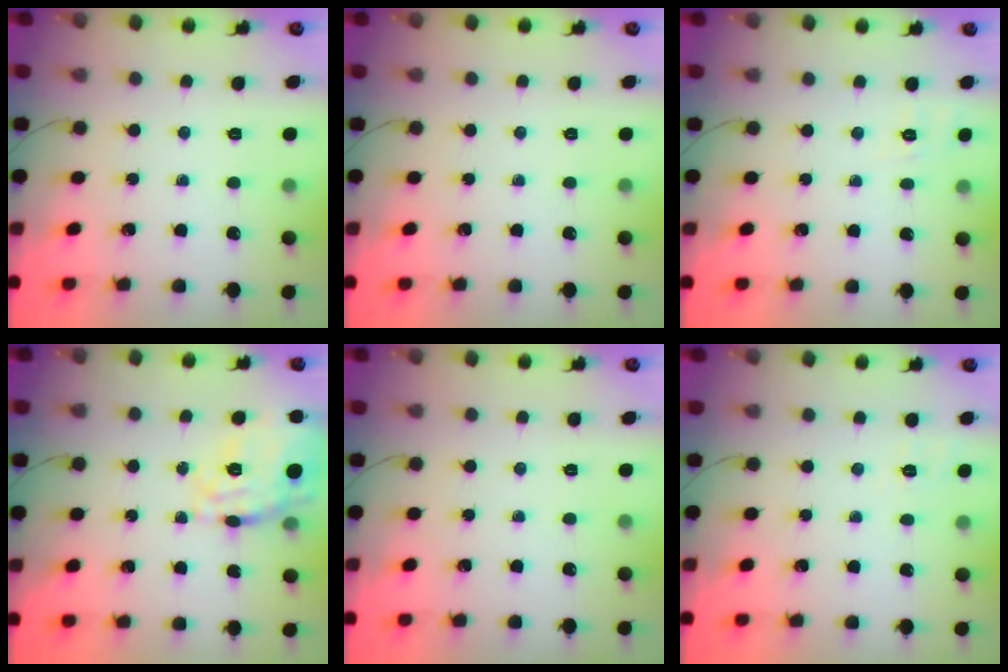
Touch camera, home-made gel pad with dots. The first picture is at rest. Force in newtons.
{"total": 0.0}
{"total": 1.9, "press": 0.3, "slide": 1.9}
{"total": 16.3, "press": 16.2, "slide": 1.4}
{"total": 0.0}
{"total": 2.0, "press": 0.8, "slide": 1.9}